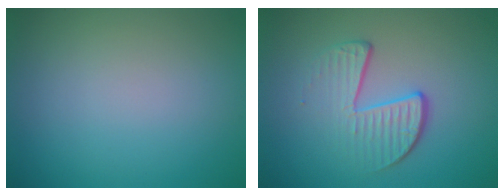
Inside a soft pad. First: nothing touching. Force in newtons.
{"total": 4.1, "press": 2.7, "slide": 3.2}